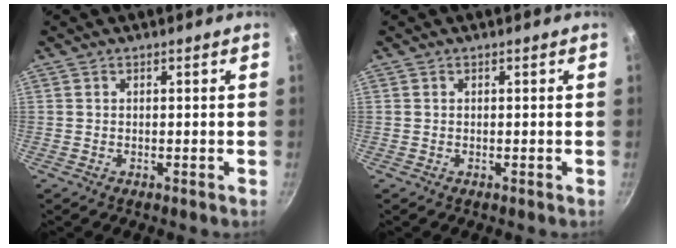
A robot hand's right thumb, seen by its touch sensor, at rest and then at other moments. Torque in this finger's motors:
{"motor_torque": [0.08, -0.01, 0.01, -0.21, 0.02]}